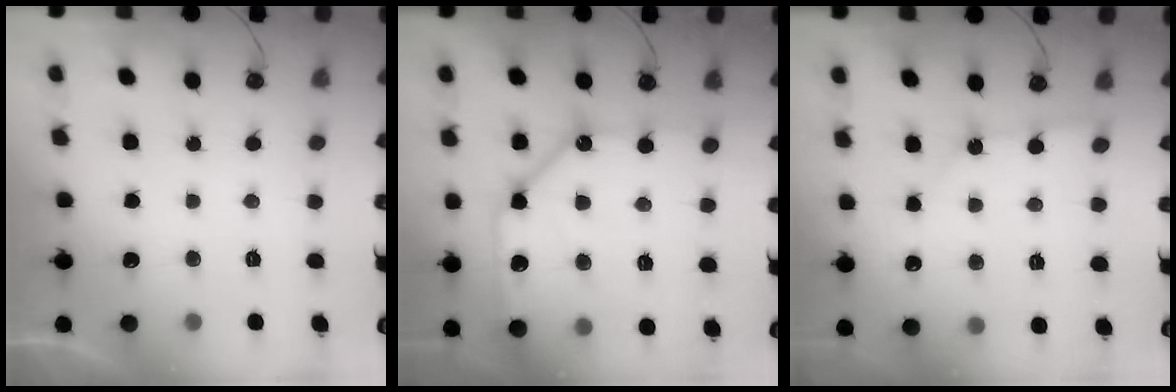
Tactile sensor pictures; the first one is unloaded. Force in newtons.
{"total": 15.6, "press": 15.4, "slide": 2.3}
{"total": 1.5, "press": 1.5, "slide": 0.2}